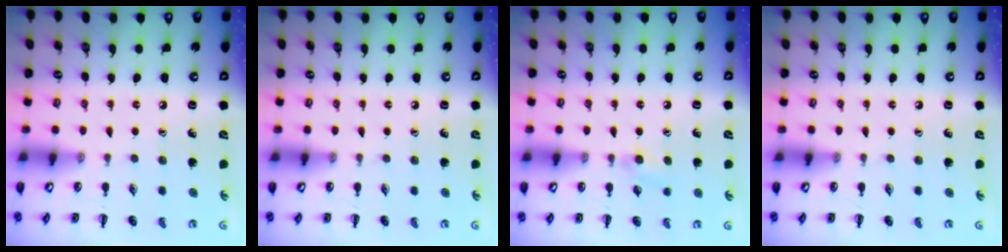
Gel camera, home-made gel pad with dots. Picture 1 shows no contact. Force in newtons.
{"total": 0.0}
{"total": 4.4, "press": 4.1, "slide": 1.6}
{"total": 0.0}